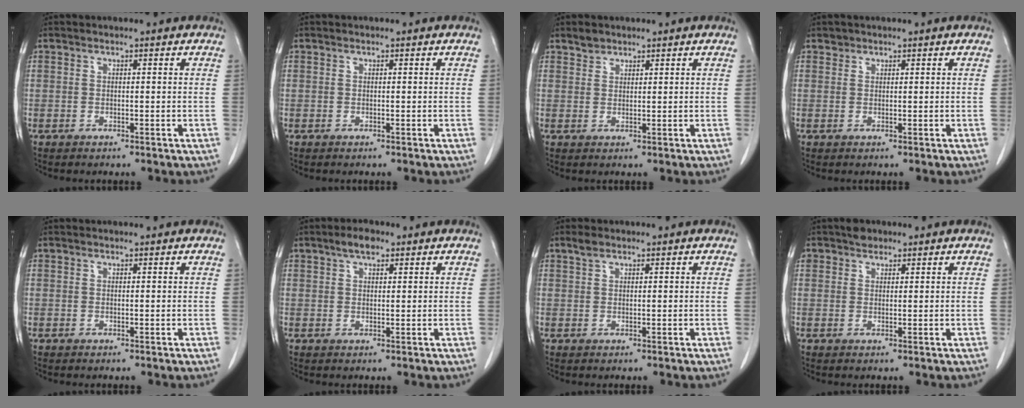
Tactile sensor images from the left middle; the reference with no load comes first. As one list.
[{"total": 0.0}, {"total": 1.6, "force": [1.3, 0.8, 0.1], "torque": [0.000, 0.002, 0.022]}, {"total": 0.7, "force": [0.5, 0.4, -0.1], "torque": [0.004, 0.002, 0.007]}, {"total": 0.6, "force": [0.6, 0.0, 0.1], "torque": [-0.003, 0.006, 0.010]}, {"total": 2.8, "force": [1.8, 1.1, 1.8], "torque": [-0.035, 0.007, 0.030]}, {"total": 1.4, "force": [1.1, 0.5, 0.7], "torque": [-0.017, 0.008, 0.021]}, {"total": 1.9, "force": [1.4, 1.1, 0.4], "torque": [-0.010, 0.008, 0.023]}]